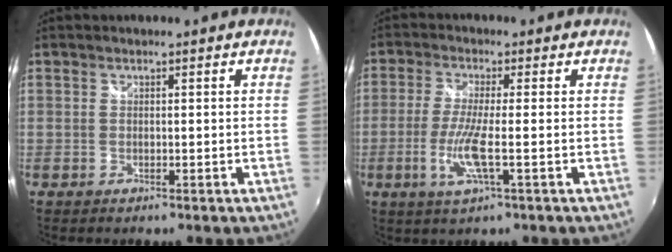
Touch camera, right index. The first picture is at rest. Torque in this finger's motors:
{"motor_torque": [-0.06, -0.05, 0.07, 0.03]}